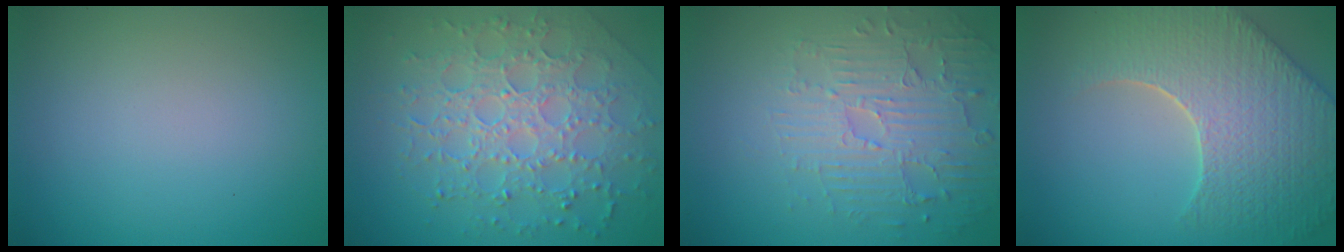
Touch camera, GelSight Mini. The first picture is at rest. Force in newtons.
{"total": 7.5, "press": 5.4, "slide": 5.3}
{"total": 4.7, "press": 3.7, "slide": 2.9}
{"total": 8.8, "press": 6.3, "slide": 6.2}